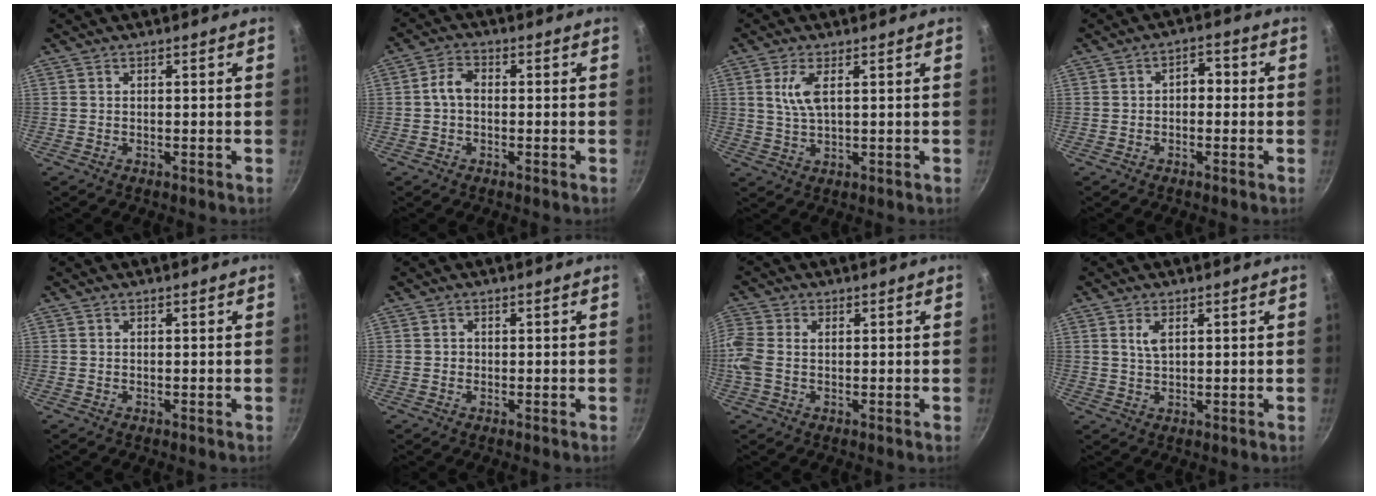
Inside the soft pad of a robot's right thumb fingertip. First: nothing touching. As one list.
[{"total": 3.8, "force": [-0.3, 2.7, 2.7], "torque": [-0.047, 0.018, -0.014]}, {"total": 5.0, "force": [1.5, 1.8, 4.4], "torque": [-0.094, -0.004, 0.033]}, {"total": 3.5, "force": [-0.2, 2.5, 2.5], "torque": [-0.016, 0.013, -0.010]}, {"total": 0.0}, {"total": 0.7, "force": [0.0, 0.7, 0.1], "torque": [0.001, 0.003, -0.002]}, {"total": 5.3, "force": [0.3, 3.4, 4.1], "torque": [-0.099, 0.009, -0.002]}, {"total": 2.8, "force": [1.1, 1.3, 2.2], "torque": [-0.040, -0.006, 0.022]}]